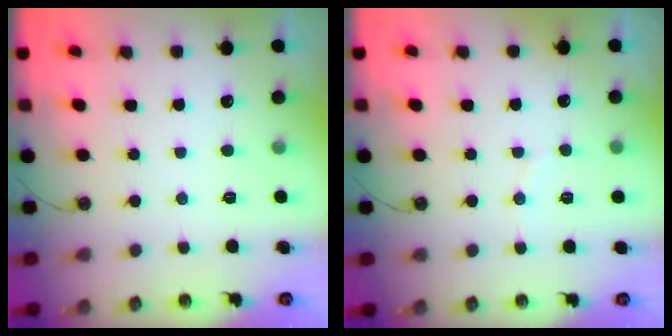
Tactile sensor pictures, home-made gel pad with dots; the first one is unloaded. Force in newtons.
{"total": 2.7, "press": 2.4, "slide": 1.2}